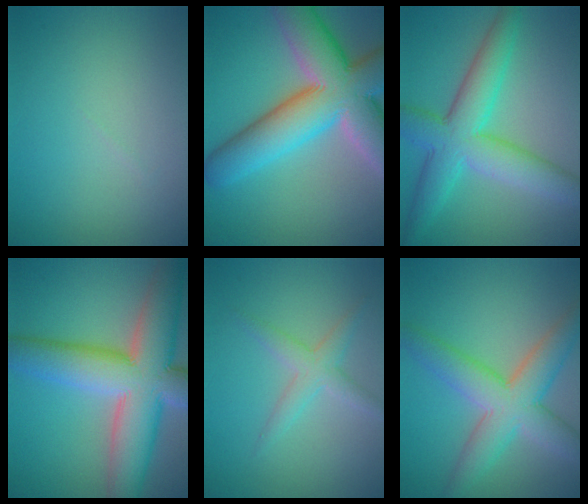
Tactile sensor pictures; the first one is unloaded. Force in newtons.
{"total": 13.0, "press": 12.9, "slide": 1.1}
{"total": 7.7, "press": 7.7, "slide": 0.2}
{"total": 12.0, "press": 12.0, "slide": 0.8}
{"total": 2.4, "press": 2.4, "slide": 0.1}
{"total": 6.9, "press": 6.9, "slide": 0.1}